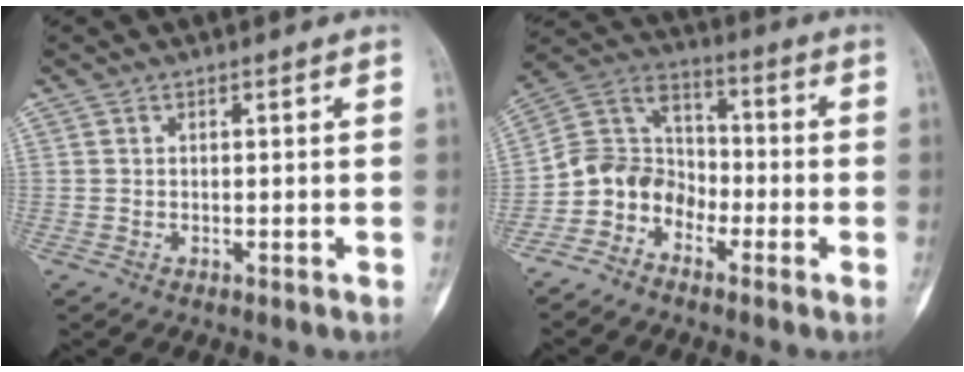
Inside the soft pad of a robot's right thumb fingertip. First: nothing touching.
{"total": 9.4, "force": [-4.8, 7.4, 3.2], "torque": [-0.038, 0.071, -0.109]}